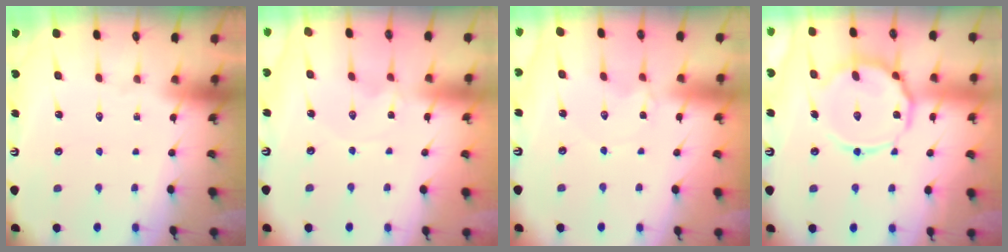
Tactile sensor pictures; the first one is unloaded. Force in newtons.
{"total": 0.9, "press": 0.9, "slide": 0.1}
{"total": 1.8, "press": 1.8, "slide": 0.3}
{"total": 14.5, "press": 14.4, "slide": 1.3}